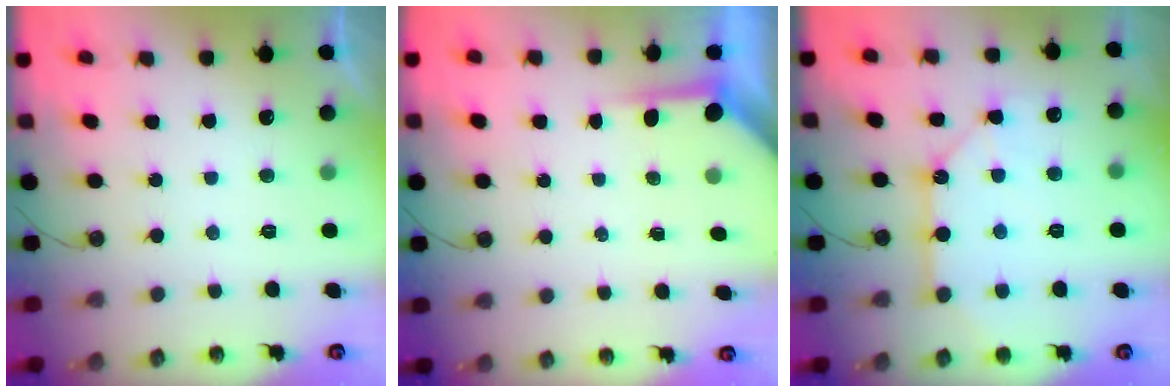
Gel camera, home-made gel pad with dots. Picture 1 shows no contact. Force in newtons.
{"total": 3.9, "press": 3.9, "slide": 0.4}
{"total": 10.7, "press": 10.7, "slide": 1.0}